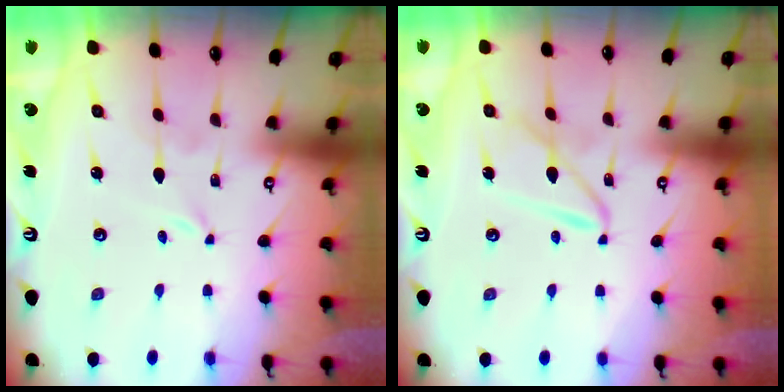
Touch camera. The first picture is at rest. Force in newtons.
{"total": 8.4, "press": 8.4, "slide": 0.7}